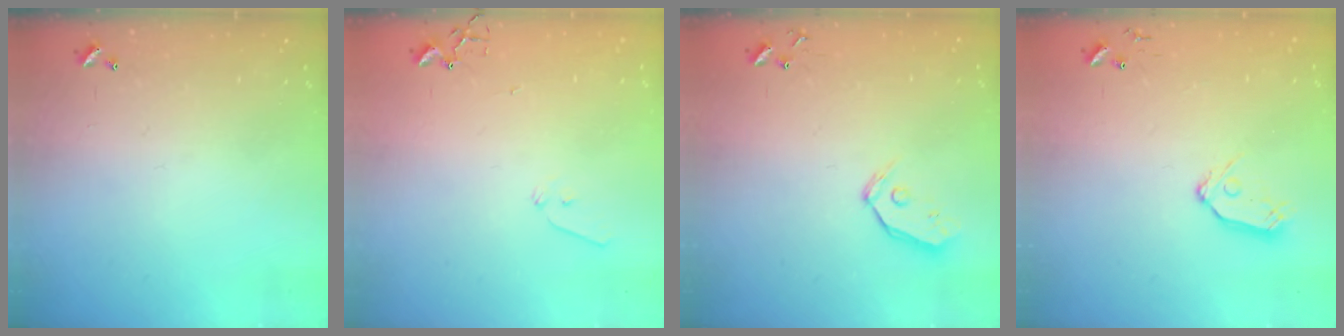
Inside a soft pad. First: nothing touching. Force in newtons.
{"total": 6.3, "press": 6.3, "slide": 0.7}
{"total": 6.9, "press": 6.9, "slide": 0.7}
{"total": 8.0, "press": 8.0, "slide": 0.5}